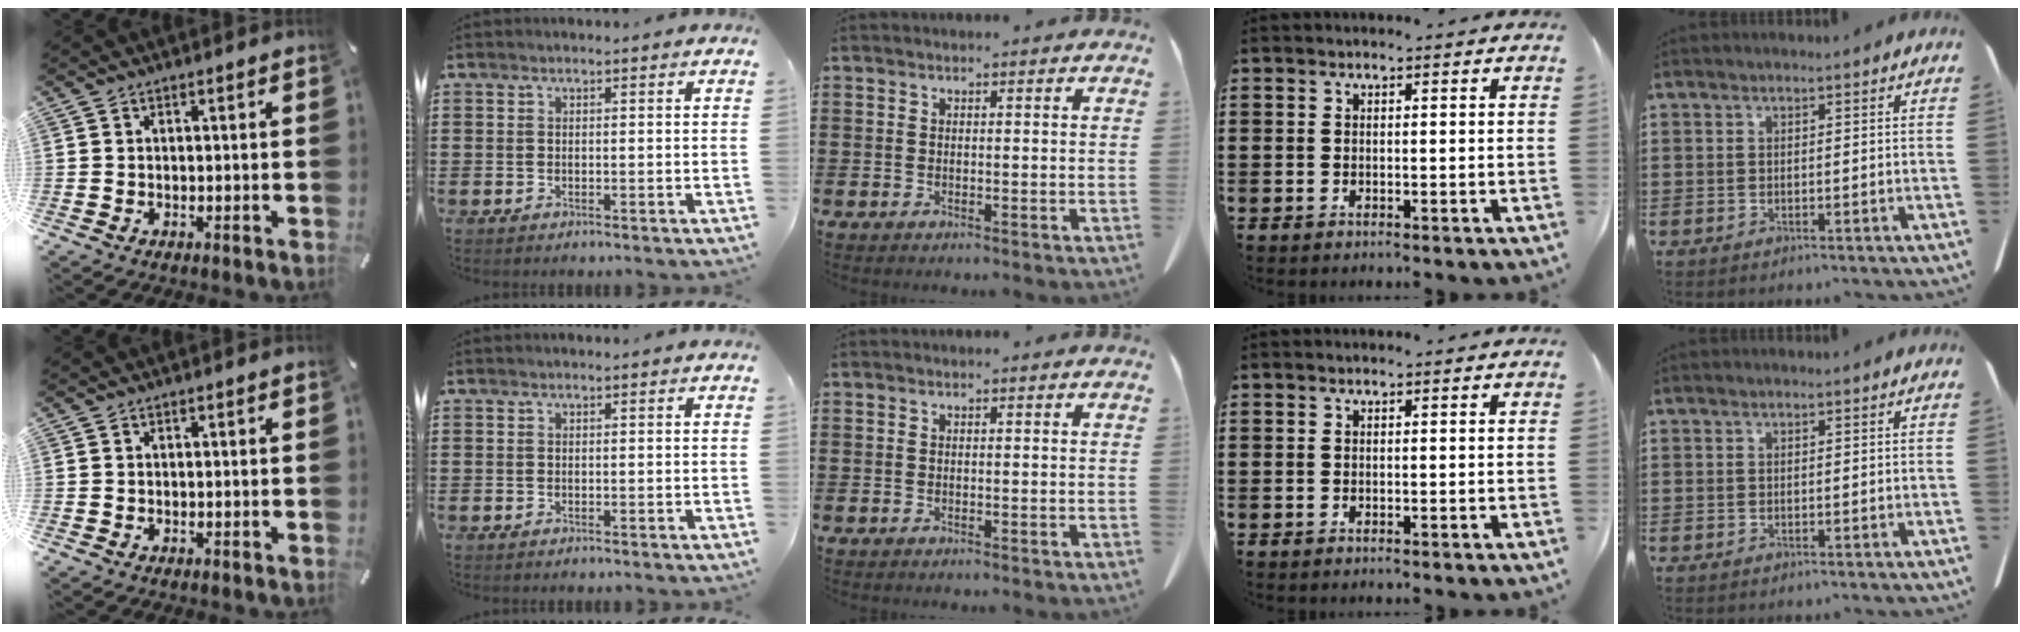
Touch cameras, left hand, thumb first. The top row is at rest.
{}